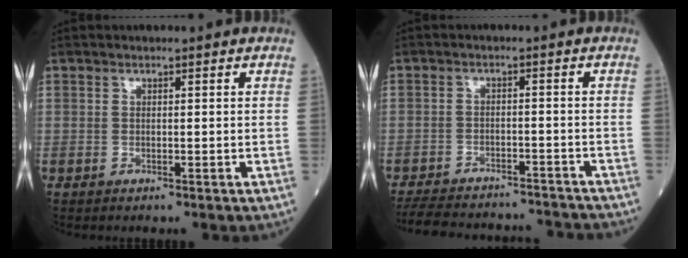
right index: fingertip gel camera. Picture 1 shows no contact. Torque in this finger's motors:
{"motor_torque": [-1.00, -0.93, -1.05, -0.21]}